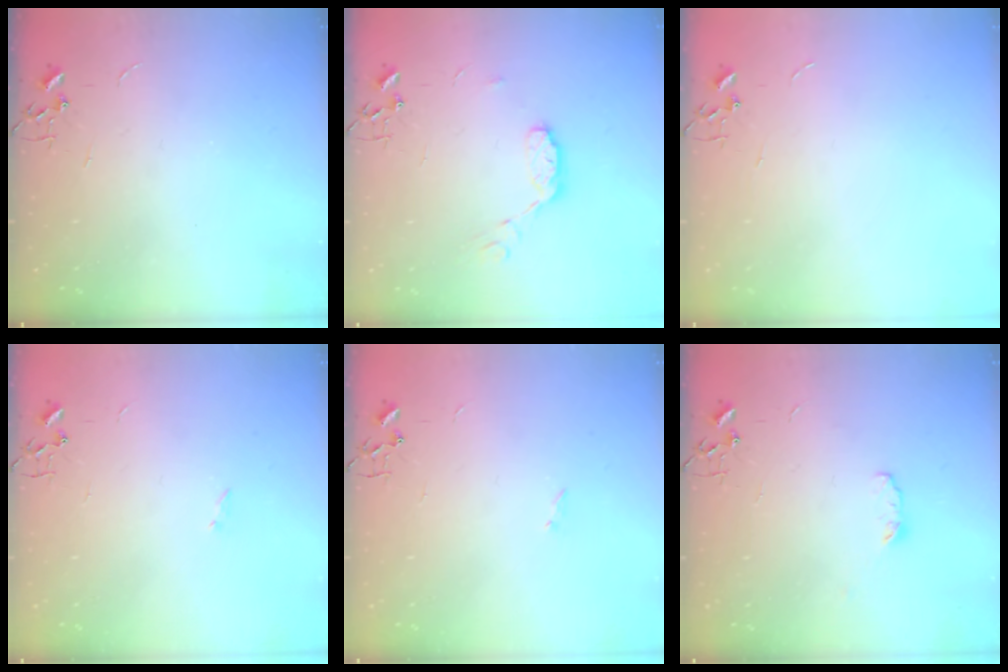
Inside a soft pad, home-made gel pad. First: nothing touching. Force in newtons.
{"total": 8.0, "press": 8.0, "slide": 0.5}
{"total": 0.0}
{"total": 0.9, "press": 0.9, "slide": 0.2}
{"total": 0.9, "press": 0.9, "slide": 0.2}
{"total": 3.4, "press": 3.3, "slide": 1.0}